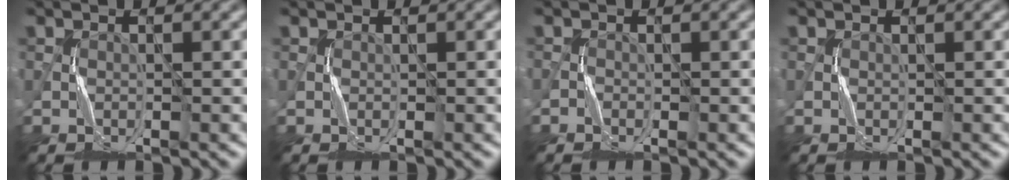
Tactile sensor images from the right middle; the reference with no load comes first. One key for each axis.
{"total": 0.0}
{"total": 0.7, "fx": -0.6, "fy": 0.3, "fz": 0.1, "tx": -0.003, "ty": 0.001, "tz": -0.012}
{"total": 0.0}